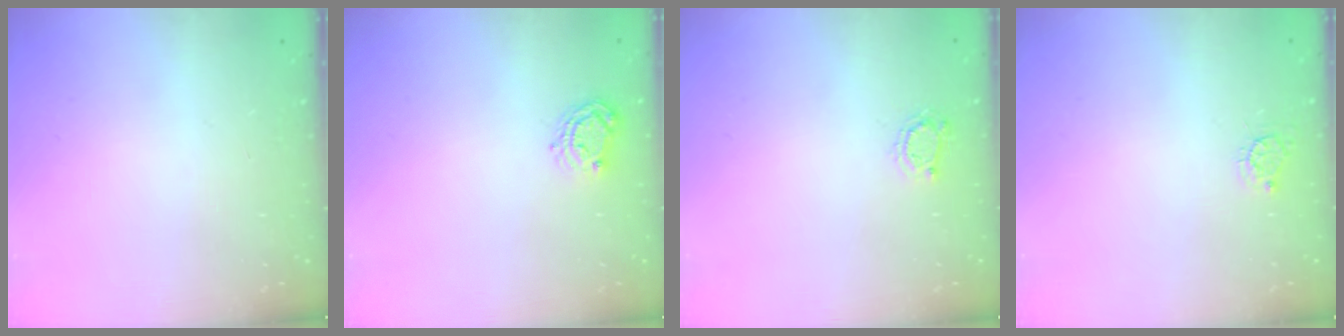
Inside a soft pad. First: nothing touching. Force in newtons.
{"total": 5.8, "press": 5.8, "slide": 0.4}
{"total": 3.7, "press": 3.6, "slide": 0.5}
{"total": 3.8, "press": 3.8, "slide": 0.2}